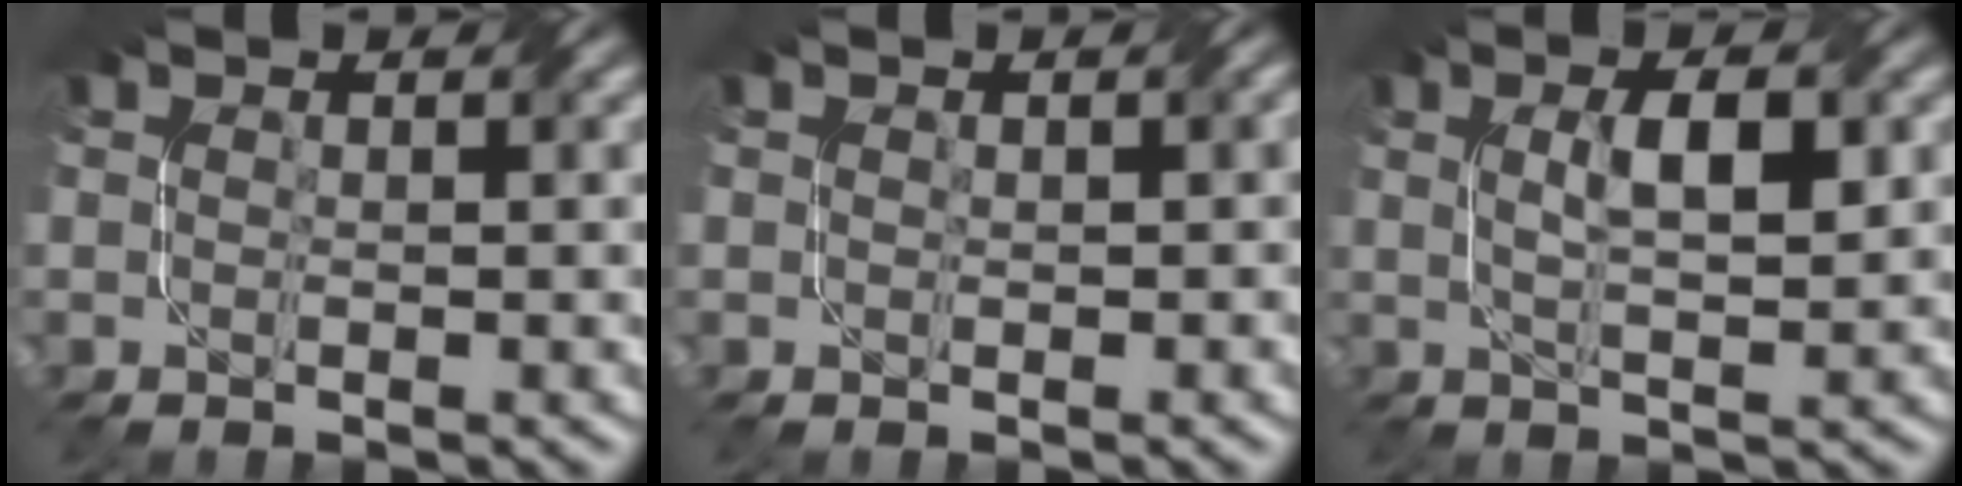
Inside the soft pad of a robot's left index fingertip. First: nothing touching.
{"total": 0.6, "force": [0.1, 0.4, 0.4], "torque": [-0.008, 0.002, 0.003]}
{"total": 4.1, "force": [0.9, 1.0, 3.8], "torque": [-0.073, 0.004, 0.017]}